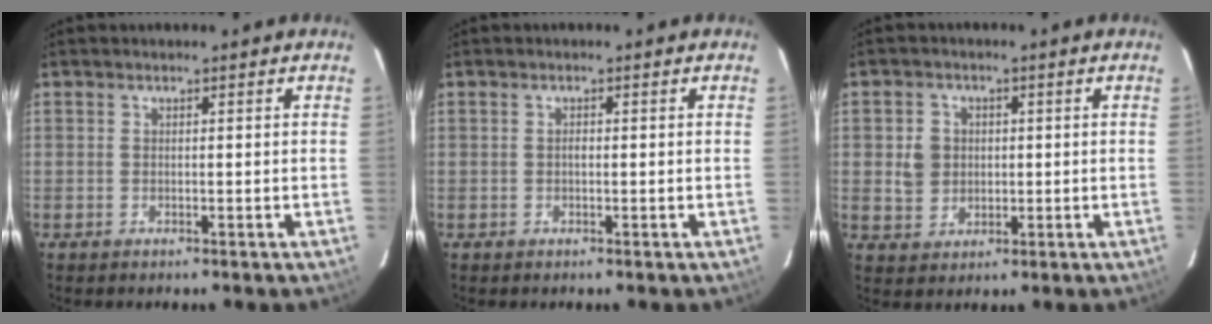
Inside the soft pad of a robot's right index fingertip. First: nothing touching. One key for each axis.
{"total": 0.6, "fx": -0.1, "fy": 0.3, "fz": 0.5, "tx": -0.008, "ty": 0.004, "tz": -0.002}
{"total": 5.3, "fx": 0.4, "fy": 4.9, "fz": 2.0, "tx": -0.037, "ty": 0.014, "tz": 0.014}